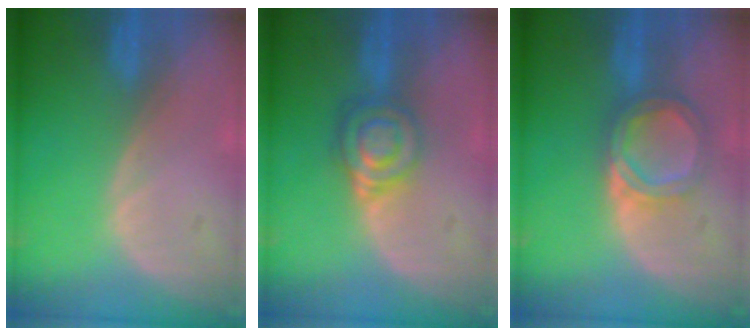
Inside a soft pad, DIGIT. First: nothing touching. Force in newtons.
{"total": 6.7, "press": 5.7, "slide": 3.4}
{"total": 5.6, "press": 5.2, "slide": 1.9}